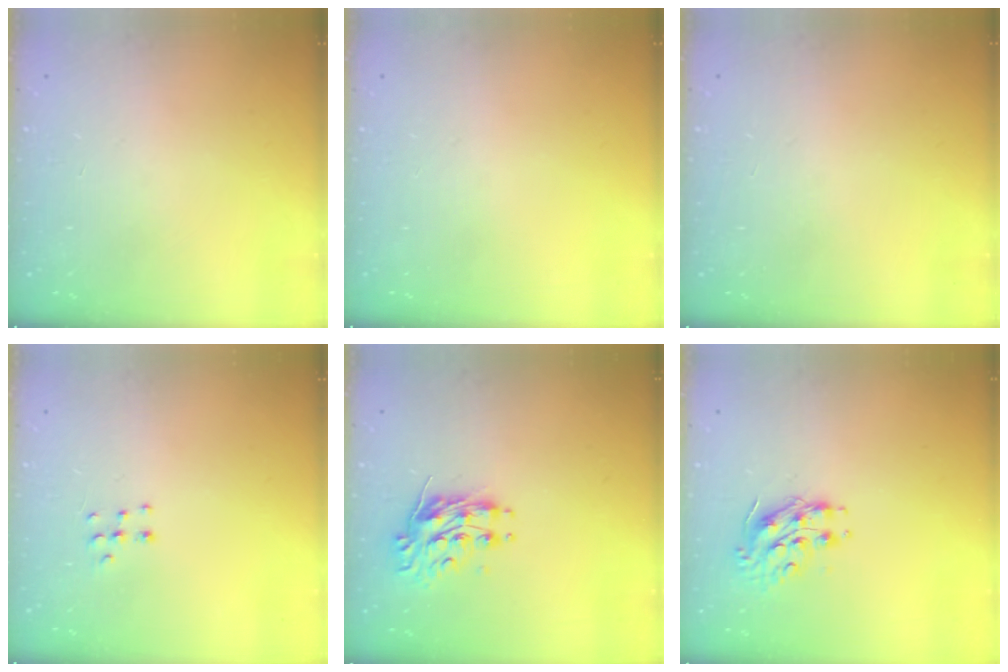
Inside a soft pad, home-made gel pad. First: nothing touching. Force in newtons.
{"total": 0.0}
{"total": 0.0}
{"total": 4.4, "press": 4.3, "slide": 0.9}
{"total": 10.4, "press": 10.4, "slide": 0.5}
{"total": 8.9, "press": 8.9, "slide": 0.7}